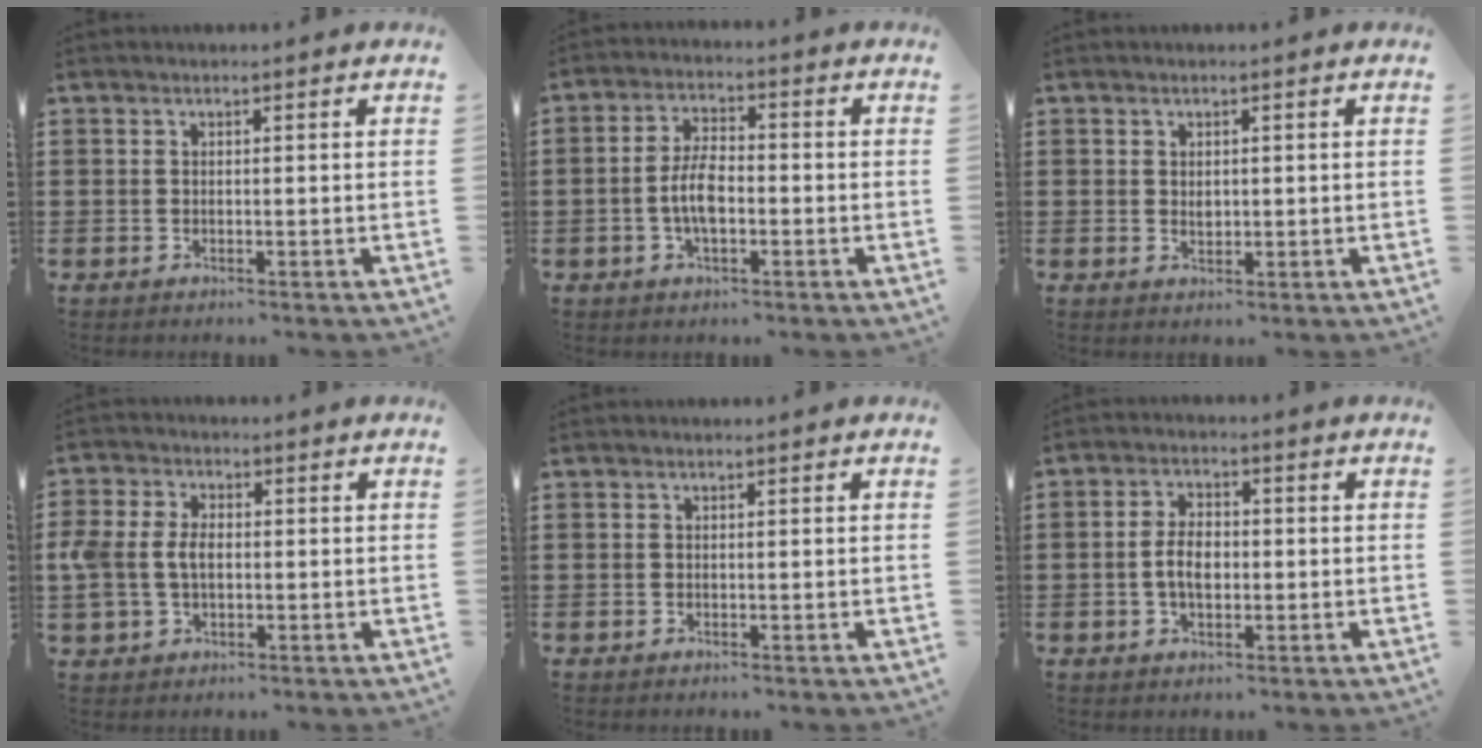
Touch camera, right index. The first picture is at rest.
{"total": 5.5, "force": [-1.2, 2.6, 4.8], "torque": [-0.112, 0.000, -0.027]}
{"total": 1.2, "force": [0.4, 0.9, 0.7], "torque": [-0.013, 0.007, 0.008]}
{"total": 5.1, "force": [-0.2, 3.6, 3.6], "torque": [-0.102, 0.003, -0.013]}
{"total": 0.0}
{"total": 4.5, "force": [-0.5, 2.7, 3.6], "torque": [-0.082, 0.004, -0.014]}